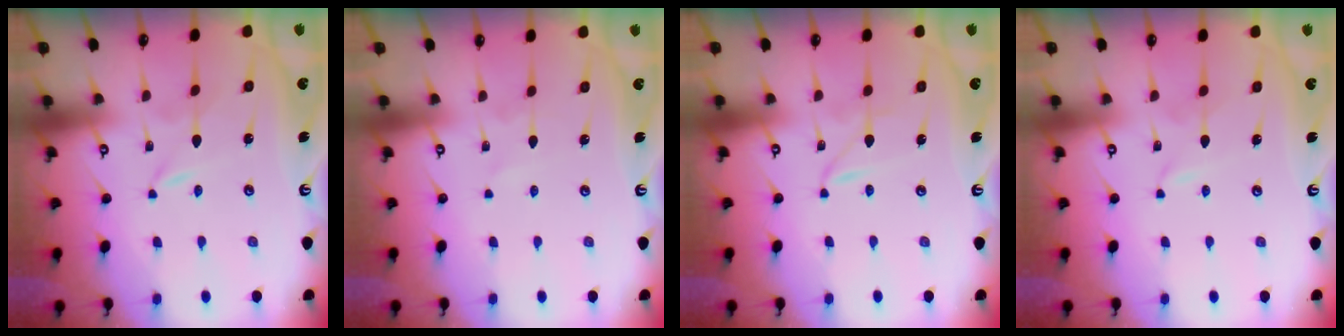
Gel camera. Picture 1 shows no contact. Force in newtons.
{"total": 1.5, "press": 1.4, "slide": 0.1}
{"total": 1.3, "press": 1.3, "slide": 0.1}
{"total": 2.3, "press": 2.3, "slide": 0.2}